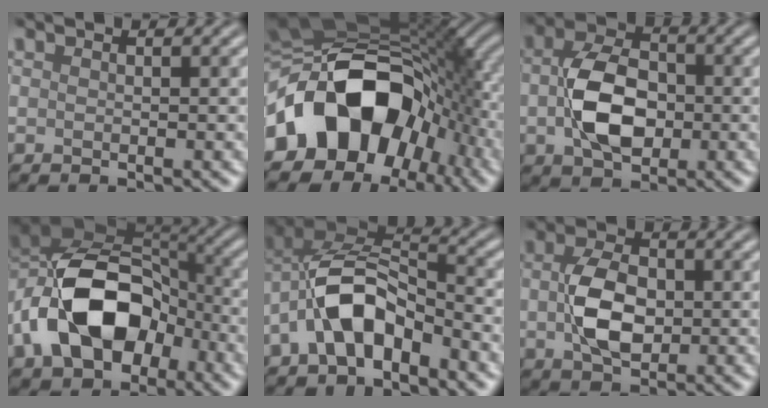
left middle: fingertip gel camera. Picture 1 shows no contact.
{"total": 15.8, "force": [-3.3, 11.0, 10.9], "torque": [-0.179, 0.000, -0.065]}
{"total": 6.6, "force": [-0.4, 4.3, 5.0], "torque": [-0.105, 0.002, -0.007]}
{"total": 12.7, "force": [-4.0, 8.2, 8.9], "torque": [-0.171, 0.002, -0.074]}
{"total": 7.2, "force": [-3.3, 3.7, 5.2], "torque": [-0.097, 0.016, -0.068]}
{"total": 5.3, "force": [0.0, 3.3, 4.1], "torque": [-0.085, 0.003, 0.002]}